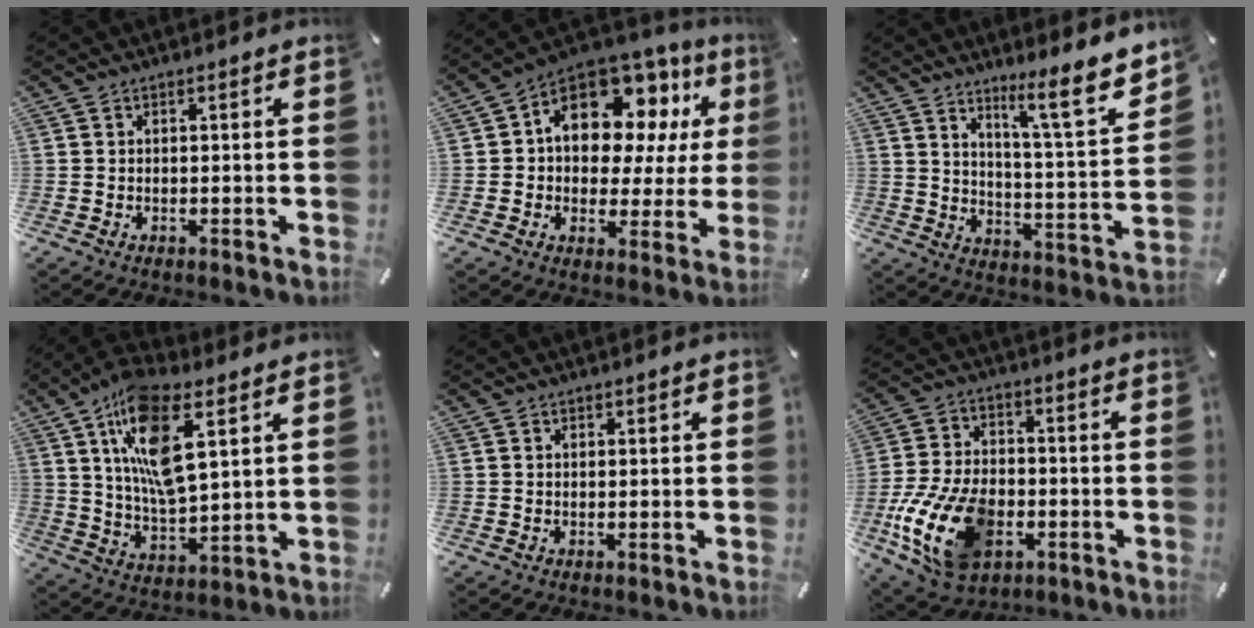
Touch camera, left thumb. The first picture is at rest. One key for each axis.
{"total": 13.7, "fx": 6.4, "fy": 9.4, "fz": 7.7, "tx": -0.130, "ty": -0.047, "tz": 0.118}
{"total": 12.9, "fx": 9.5, "fy": 2.0, "fz": 8.5, "tx": -0.127, "ty": -0.073, "tz": 0.153}
{"total": 15.7, "fx": 7.6, "fy": 6.4, "fz": 12.1, "tx": -0.235, "ty": -0.021, "tz": 0.132}
{"total": 0.5, "fx": 0.3, "fy": 0.4, "fz": 0.1, "tx": 0.000, "ty": 0.002, "tz": 0.006}
{"total": 18.1, "fx": -5.7, "fy": 12.1, "fz": 12.2, "tx": -0.251, "ty": 0.029, "tz": -0.093}